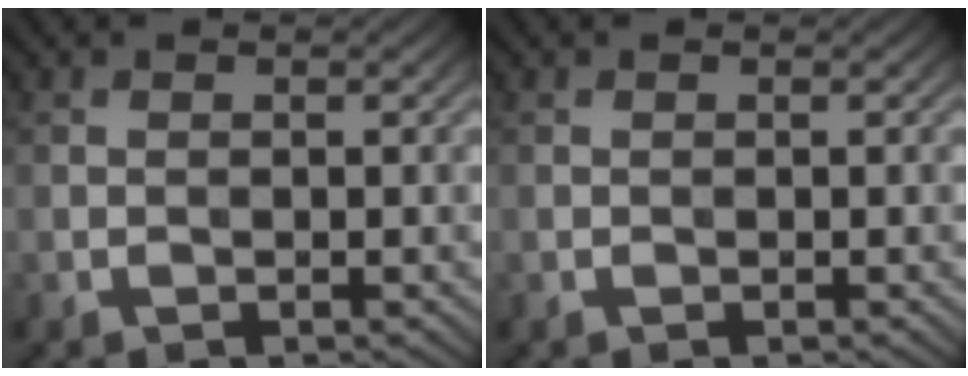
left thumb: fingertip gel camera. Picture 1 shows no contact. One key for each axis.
{"total": 0.0}